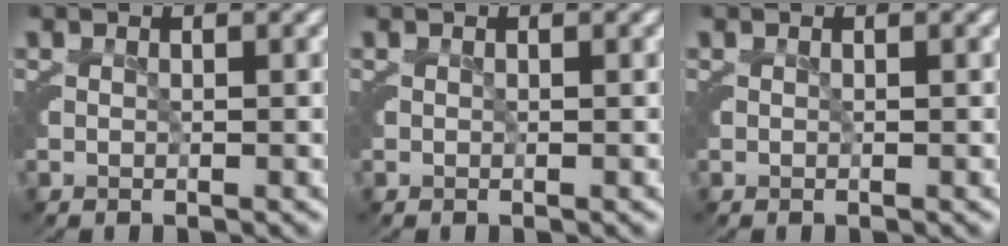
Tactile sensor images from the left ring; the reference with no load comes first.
{"total": 0.0}
{"total": 0.0}